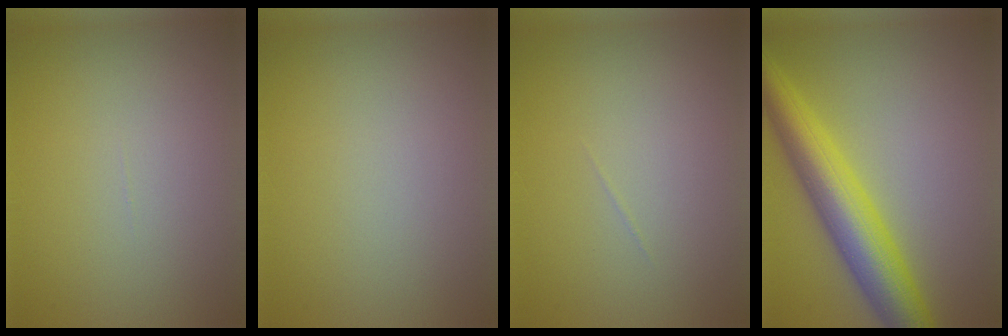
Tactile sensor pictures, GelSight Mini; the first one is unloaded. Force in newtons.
{"total": 0.0}
{"total": 0.0}
{"total": 7.7, "press": 7.7, "slide": 0.2}